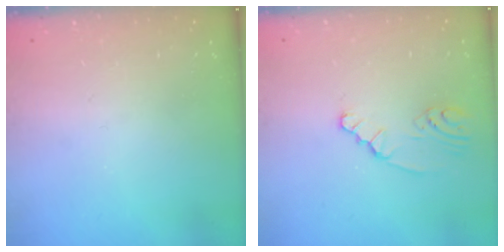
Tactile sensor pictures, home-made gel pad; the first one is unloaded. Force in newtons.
{"total": 0.9, "press": 0.9, "slide": 0.2}